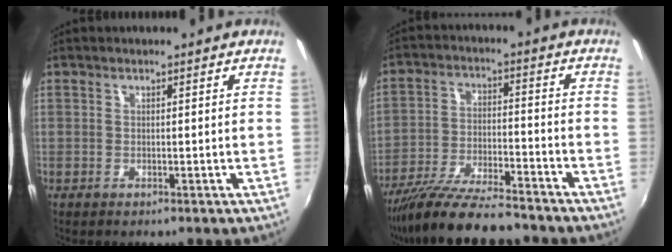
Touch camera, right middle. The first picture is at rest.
{"total": 14.7, "force": [-12.9, 2.2, 6.7], "torque": [-0.143, -0.026, -0.223]}